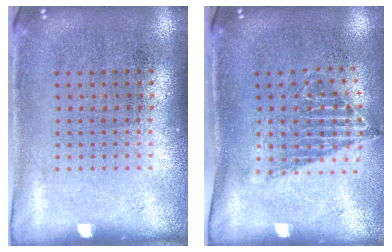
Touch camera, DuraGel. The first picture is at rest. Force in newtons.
{"total": 1.5, "press": 1.1, "slide": 0.9}